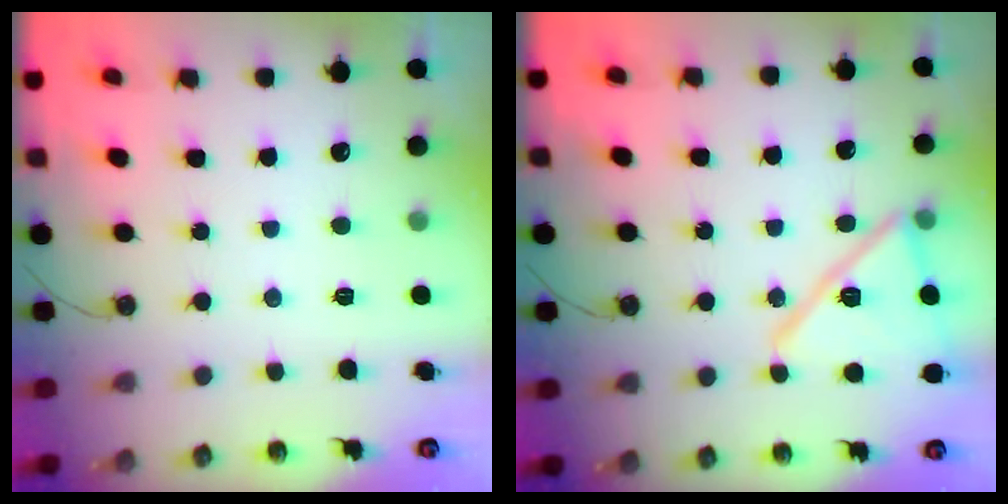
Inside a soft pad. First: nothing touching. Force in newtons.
{"total": 14.9, "press": 14.7, "slide": 2.5}